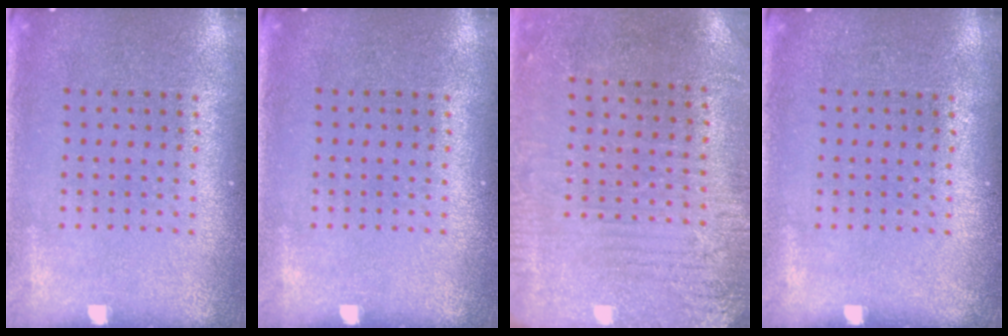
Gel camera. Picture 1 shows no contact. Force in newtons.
{"total": 0.0}
{"total": 2.8, "press": 2.6, "slide": 1.2}
{"total": 0.0}